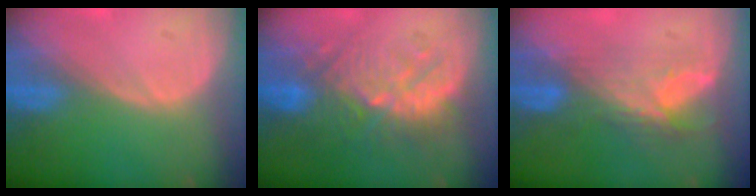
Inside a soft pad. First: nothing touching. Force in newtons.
{"total": 9.8, "press": 9.5, "slide": 2.3}
{"total": 7.9, "press": 6.6, "slide": 4.3}